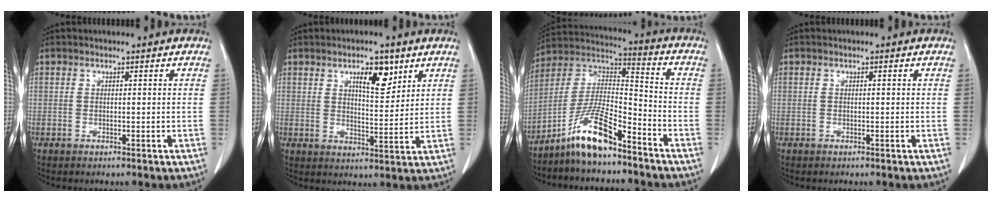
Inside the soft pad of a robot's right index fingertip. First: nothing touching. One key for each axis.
{"total": 6.4, "fx": 3.7, "fy": 2.1, "fz": 4.8, "tx": -0.077, "ty": -0.002, "tz": 0.058}
{"total": 11.2, "fx": -8.0, "fy": 1.9, "fz": 7.5, "tx": -0.157, "ty": 0.014, "tz": -0.153}
{"total": 0.0}